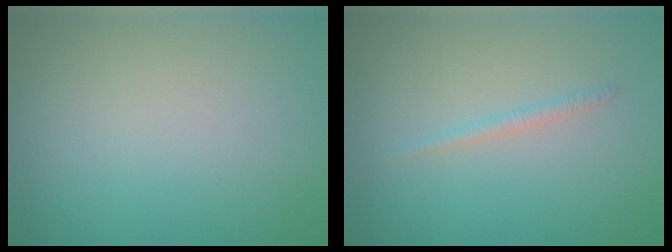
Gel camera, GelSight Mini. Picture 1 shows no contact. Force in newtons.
{"total": 0.9, "press": 0.9, "slide": 0.1}